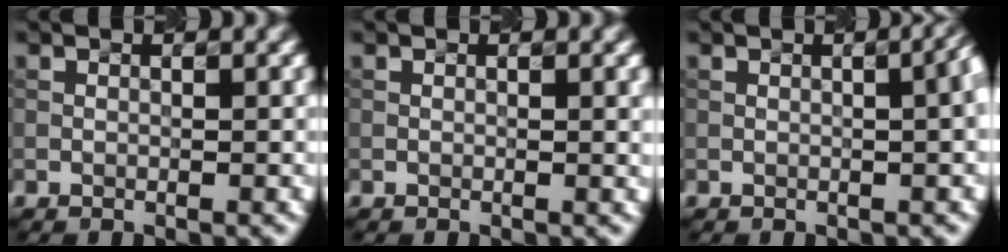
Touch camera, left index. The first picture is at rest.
{"total": 1.1, "force": [0.2, 0.4, 1.1], "torque": [-0.009, 0.004, 0.003]}
{"total": 5.1, "force": [0.6, 2.5, 4.5], "torque": [-0.006, 0.038, -0.007]}